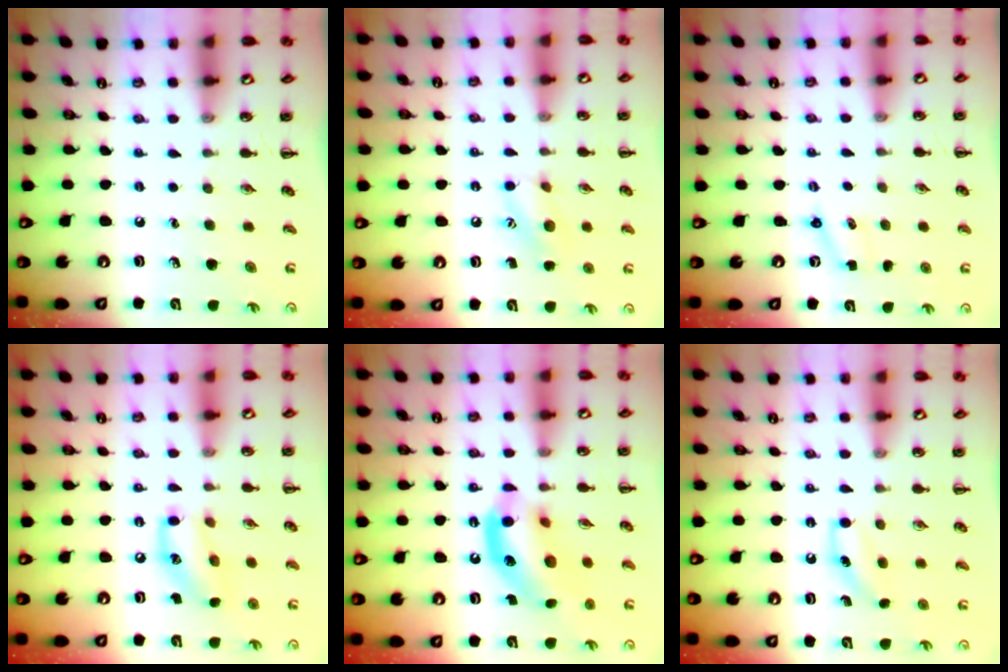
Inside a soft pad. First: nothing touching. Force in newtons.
{"total": 8.9, "press": 8.9, "slide": 0.5}
{"total": 1.9, "press": 1.8, "slide": 0.6}
{"total": 11.7, "press": 11.6, "slide": 1.8}
{"total": 13.8, "press": 13.6, "slide": 2.8}
{"total": 9.3, "press": 9.2, "slide": 1.8}